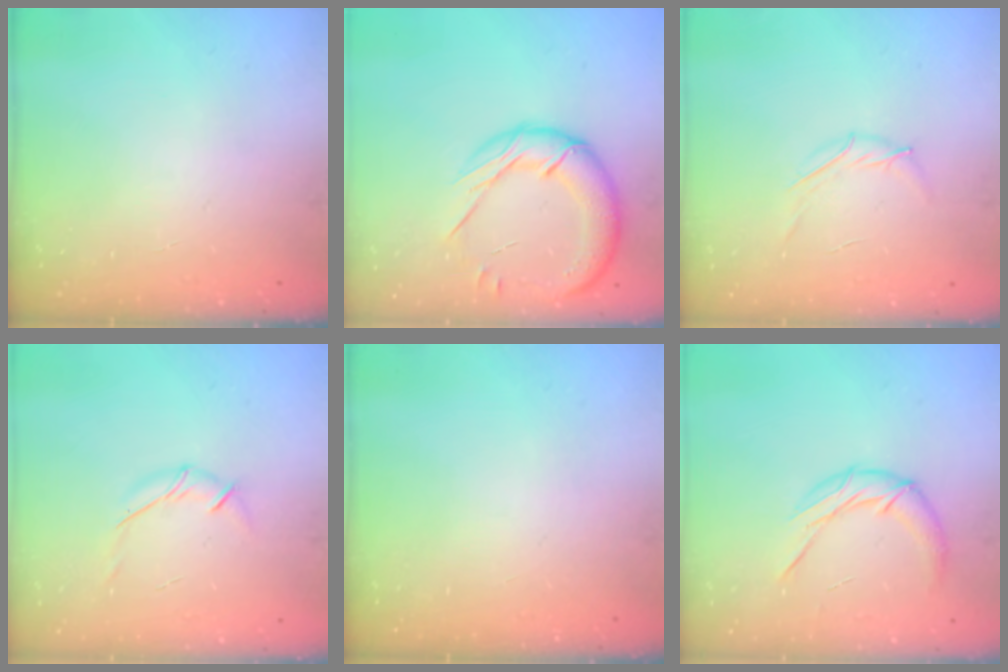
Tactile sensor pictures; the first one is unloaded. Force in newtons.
{"total": 18.5, "press": 18.2, "slide": 3.0}
{"total": 2.8, "press": 2.7, "slide": 0.7}
{"total": 6.7, "press": 6.5, "slide": 1.6}
{"total": 0.0}
{"total": 11.7, "press": 11.7, "slide": 1.3}